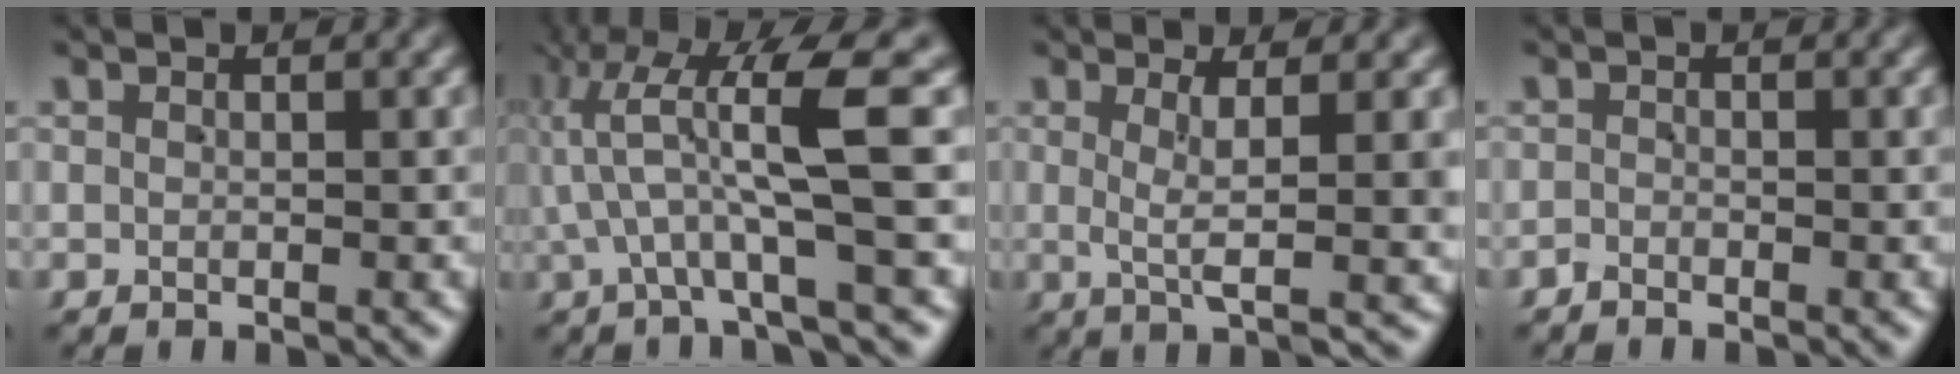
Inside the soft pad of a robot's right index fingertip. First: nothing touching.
{"total": 9.8, "force": [2.7, 4.7, 8.1], "torque": [-0.137, 0.033, 0.023]}
{"total": 4.0, "force": [1.0, 0.0, 3.9], "torque": [-0.060, -0.008, 0.025]}
{"total": 1.1, "force": [-1.1, 0.0, -0.2], "torque": [0.009, 0.000, -0.023]}